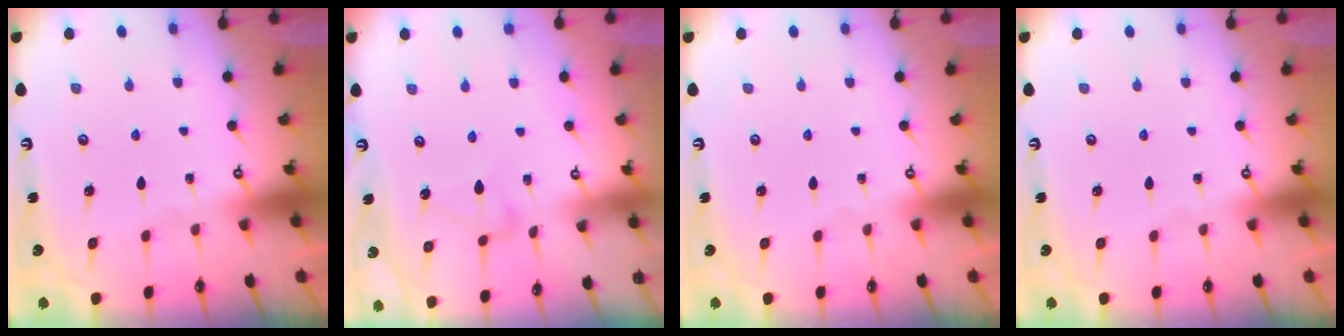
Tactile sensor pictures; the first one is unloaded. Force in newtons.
{"total": 4.9, "press": 4.9, "slide": 0.3}
{"total": 0.0}
{"total": 0.0}